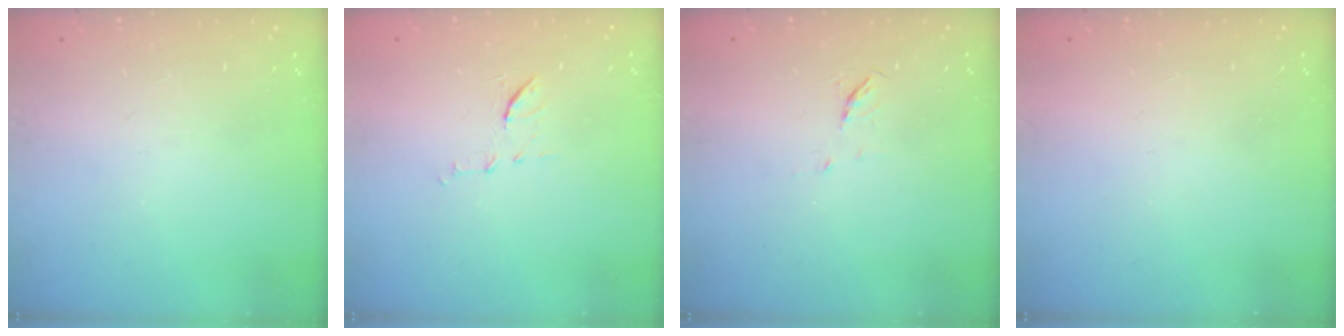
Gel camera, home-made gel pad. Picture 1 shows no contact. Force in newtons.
{"total": 6.1, "press": 5.9, "slide": 1.5}
{"total": 4.0, "press": 4.0, "slide": 0.6}
{"total": 1.5, "press": 1.5, "slide": 0.1}